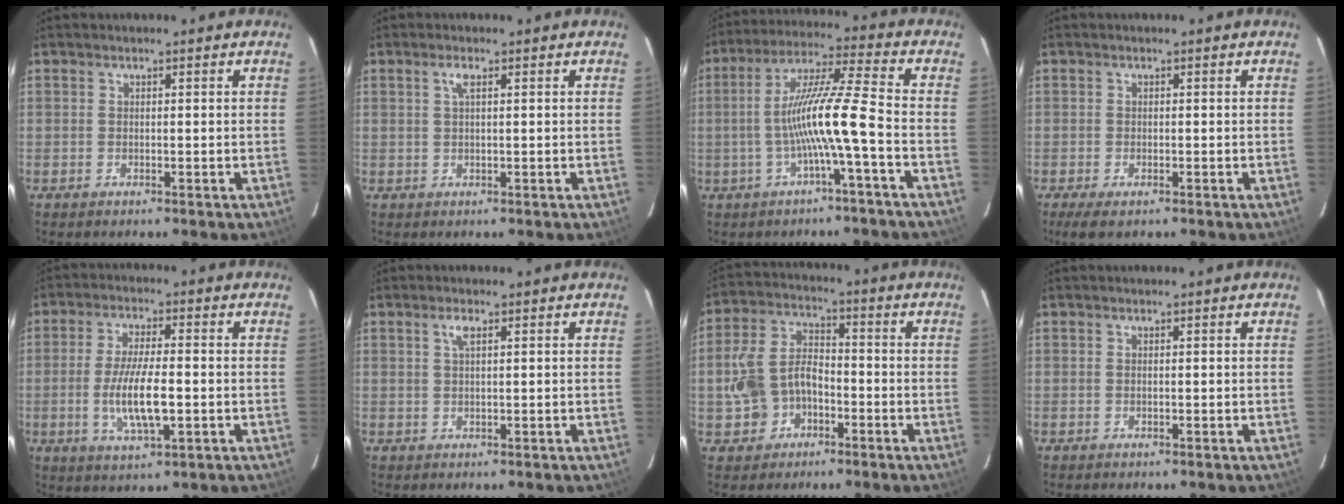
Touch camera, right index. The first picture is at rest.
{"total": 1.6, "force": [0.6, 0.3, 1.4], "torque": [-0.028, 0.005, 0.011]}
{"total": 11.0, "force": [-3.2, -1.0, 10.5], "torque": [-0.204, 0.009, -0.059]}
{"total": 3.5, "force": [-2.3, 1.3, 2.4], "torque": [-0.052, -0.014, -0.039]}
{"total": 9.8, "force": [-1.9, 2.5, 9.2], "torque": [-0.181, -0.010, -0.034]}
{"total": 1.8, "force": [0.9, 0.5, 1.5], "torque": [-0.030, 0.005, 0.016]}
{"total": 9.7, "force": [-3.6, 7.3, 5.2], "torque": [-0.129, 0.025, -0.057]}
{"total": 0.0}